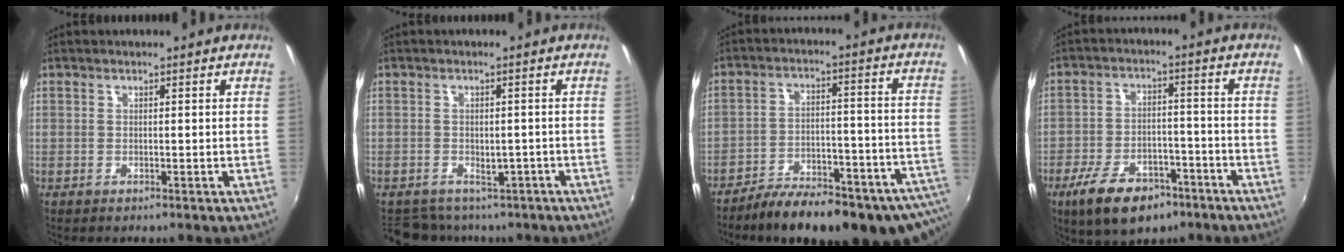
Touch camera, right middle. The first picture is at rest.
{"total": 8.9, "force": [-6.4, 5.4, 3.0], "torque": [-0.073, -0.001, -0.085]}
{"total": 23.0, "force": [-17.9, 7.0, 12.8], "torque": [-0.189, -0.025, -0.231]}
{"total": 13.3, "force": [-8.4, 6.6, 7.8], "torque": [-0.170, -0.008, -0.133]}